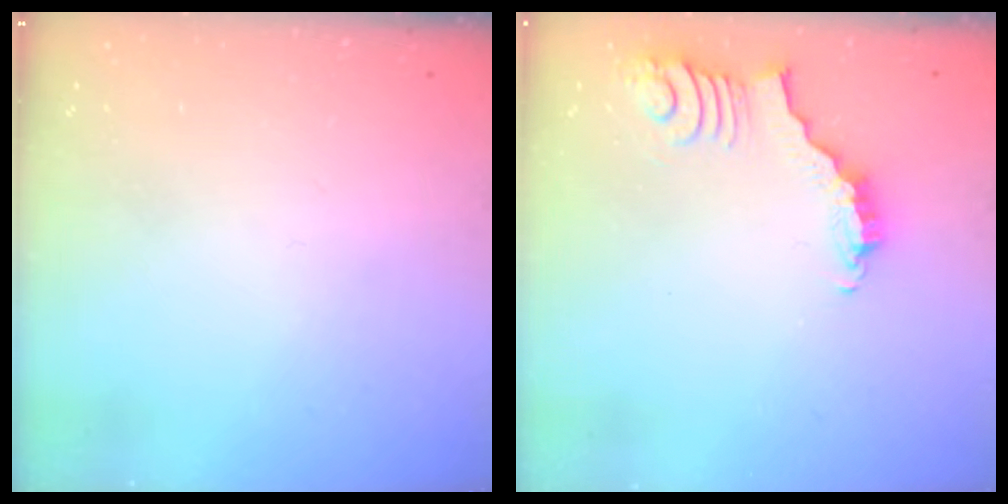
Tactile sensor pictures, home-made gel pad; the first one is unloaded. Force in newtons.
{"total": 3.0, "press": 2.9, "slide": 0.5}